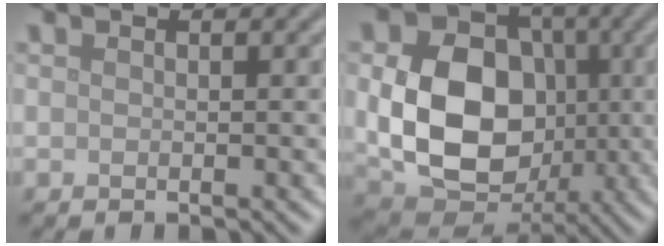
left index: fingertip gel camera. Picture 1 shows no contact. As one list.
[{"total": 11.1, "force": [-0.6, 8.4, 7.2], "torque": [-0.147, -0.007, -0.007]}]